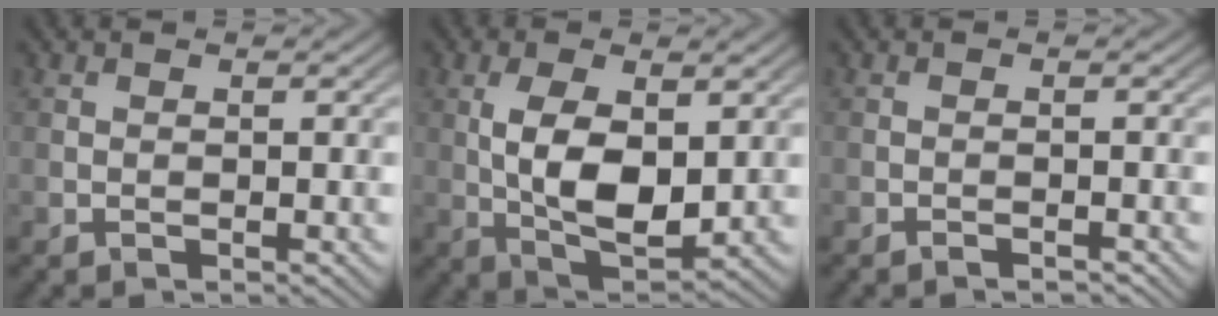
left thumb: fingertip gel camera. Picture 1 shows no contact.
{"total": 8.4, "force": [0.7, 3.7, 7.5], "torque": [-0.153, -0.005, 0.018]}
{"total": 1.1, "force": [-1.0, 0.0, 0.5], "torque": [-0.007, 0.000, -0.019]}